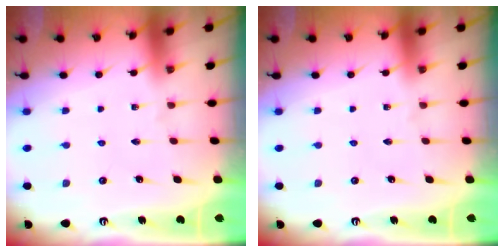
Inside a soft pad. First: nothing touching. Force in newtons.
{"total": 0.0}